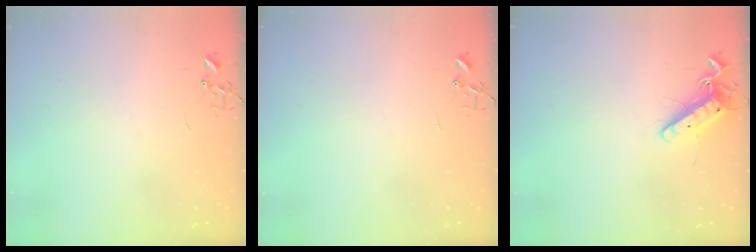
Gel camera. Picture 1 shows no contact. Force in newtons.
{"total": 0.0}
{"total": 12.4, "press": 12.4, "slide": 0.9}